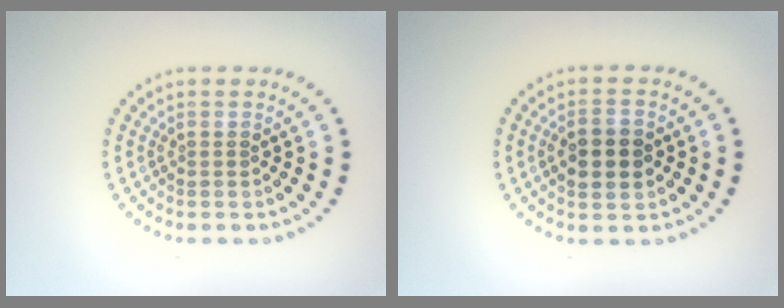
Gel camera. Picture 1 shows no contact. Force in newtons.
{"total": 3.7, "press": 3.7, "slide": 0.2}